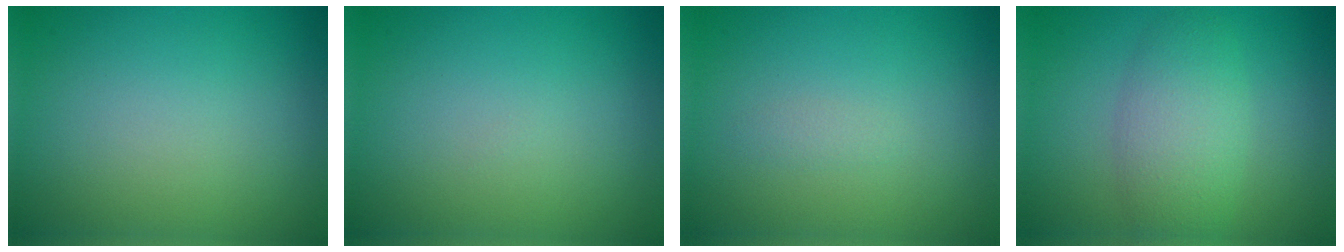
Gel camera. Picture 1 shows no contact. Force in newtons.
{"total": 0.0}
{"total": 0.6, "press": 0.6, "slide": 0.0}
{"total": 4.4, "press": 4.4, "slide": 0.2}